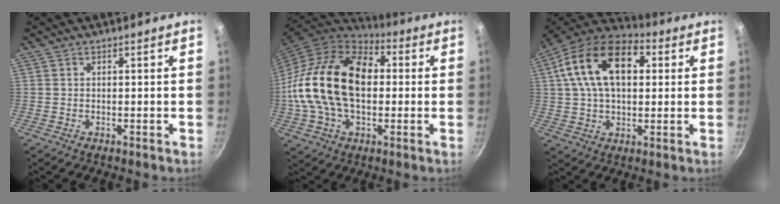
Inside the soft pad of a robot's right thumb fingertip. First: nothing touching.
{"total": 24.5, "force": [0.7, 15.8, 18.8], "torque": [-0.336, 0.034, 0.003]}
{"total": 18.8, "force": [4.5, 11.4, 14.2], "torque": [-0.230, 0.019, 0.060]}